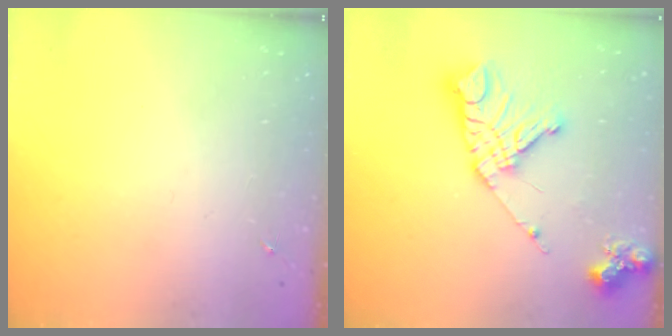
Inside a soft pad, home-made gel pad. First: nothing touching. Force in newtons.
{"total": 16.4, "press": 16.3, "slide": 1.9}